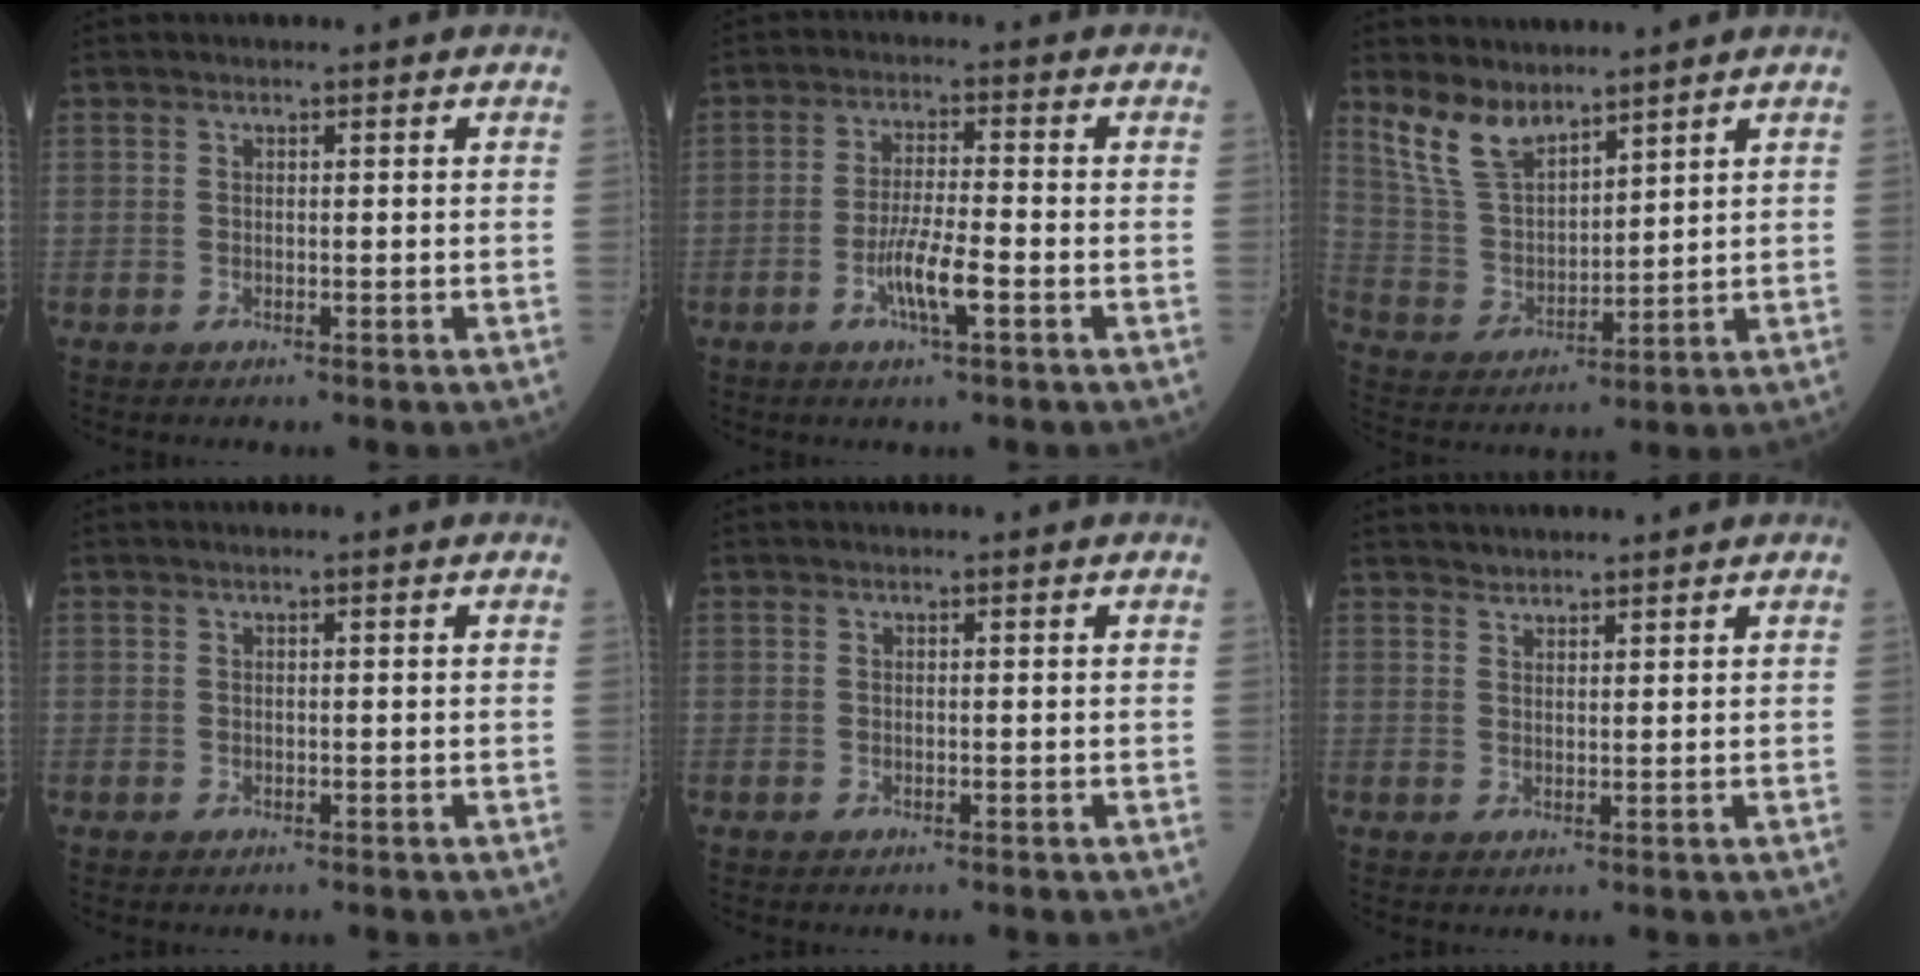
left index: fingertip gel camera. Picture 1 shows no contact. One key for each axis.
{"total": 5.8, "fx": -2.4, "fy": 0.4, "fz": 5.2, "tx": -0.103, "ty": -0.005, "tz": -0.048}
{"total": 8.4, "fx": 6.9, "fy": 3.3, "fz": 3.6, "tx": -0.081, "ty": 0.009, "tz": 0.154}
{"total": 0.0}
{"total": 0.0}
{"total": 2.8, "fx": 2.8, "fy": 0.4, "fz": 0.3, "tx": -0.006, "ty": 0.026, "tz": 0.049}